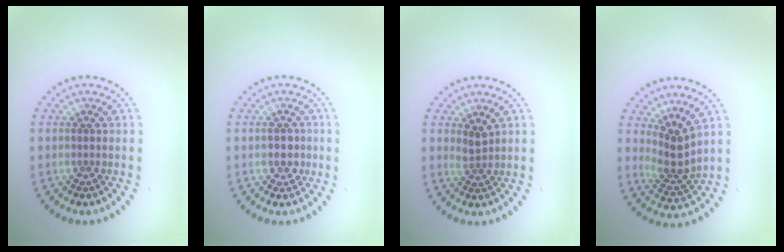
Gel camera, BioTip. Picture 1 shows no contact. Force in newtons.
{"total": 1.7, "press": 1.5, "slide": 0.8}
{"total": 1.4, "press": 1.0, "slide": 0.9}
{"total": 2.9, "press": 2.0, "slide": 2.1}